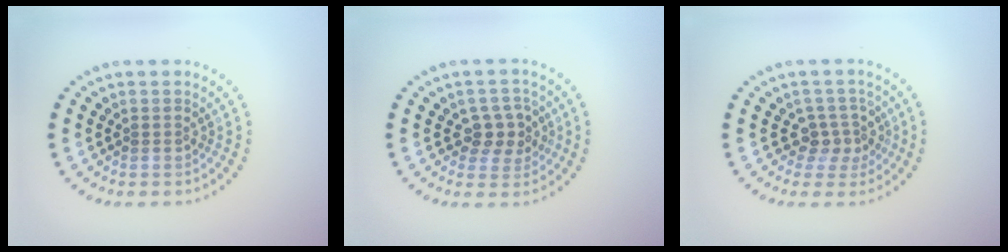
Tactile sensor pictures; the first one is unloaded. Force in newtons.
{"total": 2.8, "press": 2.6, "slide": 1.0}
{"total": 2.5, "press": 1.9, "slide": 1.7}